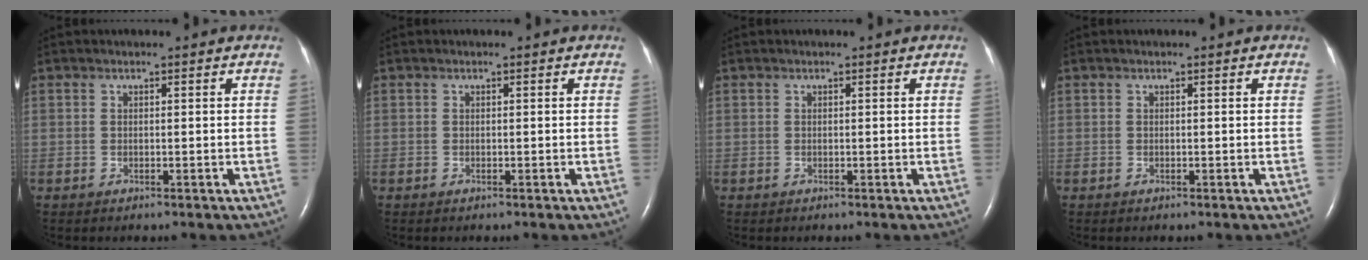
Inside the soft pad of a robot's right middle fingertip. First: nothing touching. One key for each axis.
{"total": 0.0}
{"total": 0.0}
{"total": 0.0}